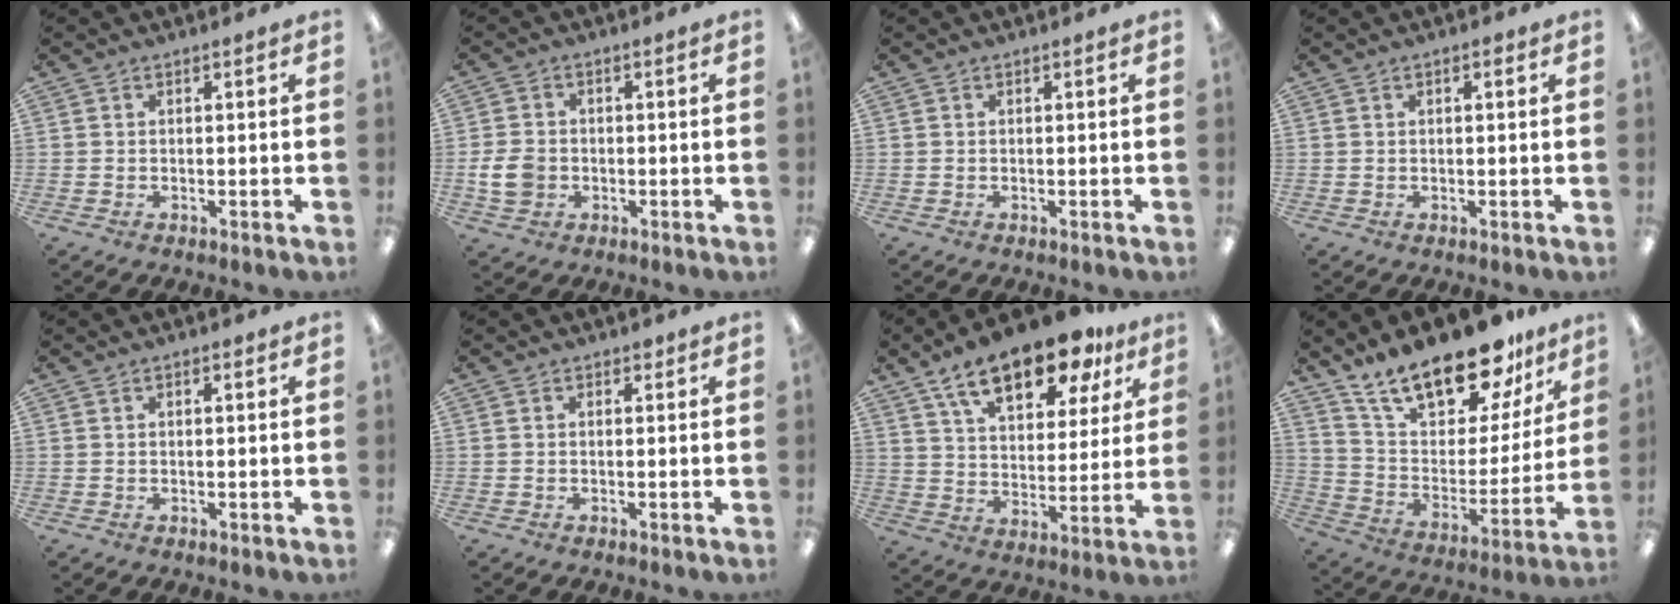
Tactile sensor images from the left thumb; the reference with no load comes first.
{"total": 6.2, "force": [-1.0, 4.9, 3.6], "torque": [-0.073, 0.004, -0.020]}
{"total": 0.0}
{"total": 0.8, "force": [0.4, 0.4, 0.6], "torque": [-0.005, 0.000, 0.005]}
{"total": 0.6, "force": [0.3, 0.2, 0.4], "torque": [-0.008, 0.003, 0.006]}
{"total": 0.6, "force": [0.5, 0.5, 0.1], "torque": [0.005, 0.000, 0.006]}
{"total": 17.8, "force": [12.3, 7.9, 10.2], "torque": [-0.168, -0.059, 0.211]}
{"total": 22.5, "force": [17.7, 8.5, 10.9], "torque": [-0.185, -0.115, 0.310]}